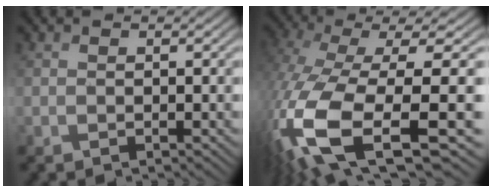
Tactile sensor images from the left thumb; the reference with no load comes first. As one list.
[{"total": 17.4, "force": [-5.2, 6.2, 15.4], "torque": [-0.374, -0.047, -0.058]}]